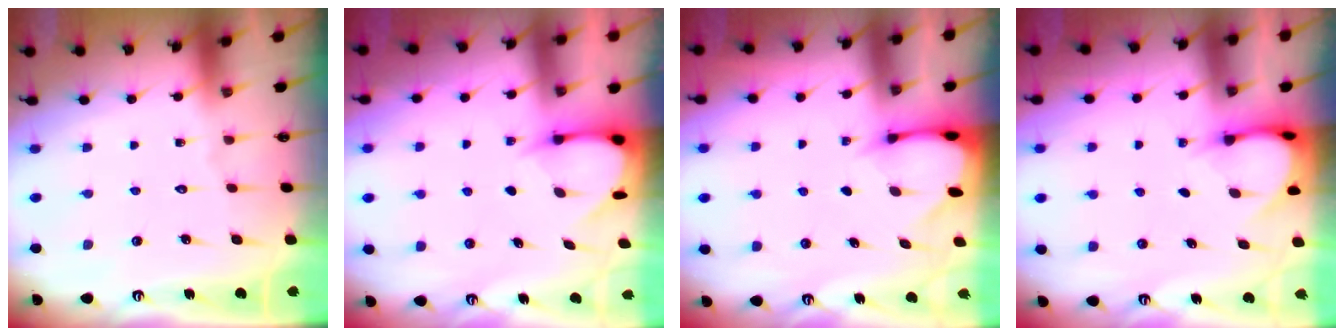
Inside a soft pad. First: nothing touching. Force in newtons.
{"total": 3.9, "press": 3.9, "slide": 0.4}
{"total": 2.6, "press": 2.6, "slide": 0.3}
{"total": 3.7, "press": 3.7, "slide": 0.3}